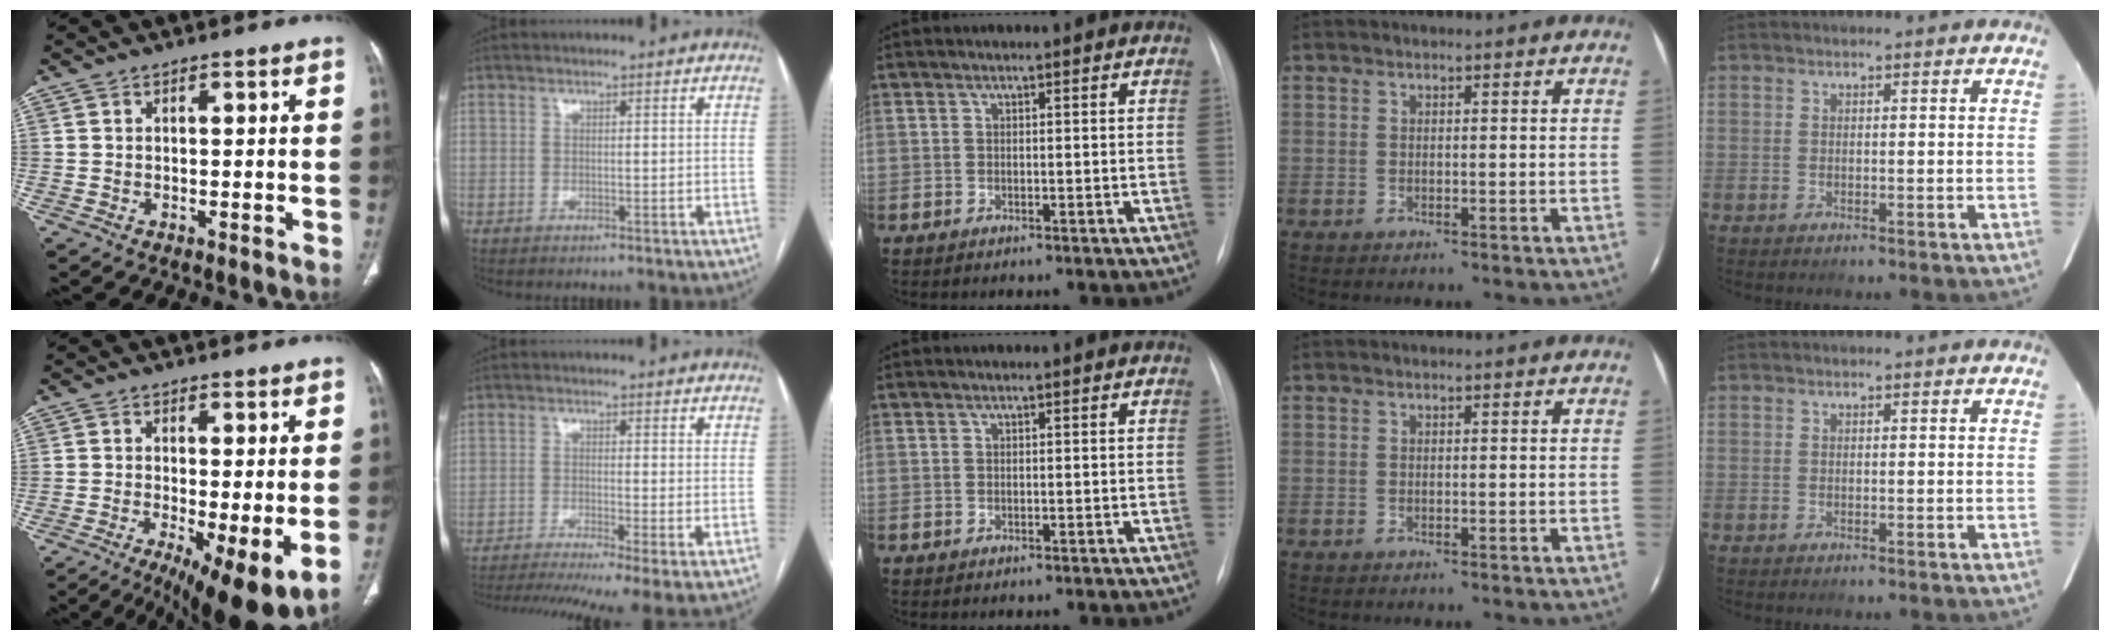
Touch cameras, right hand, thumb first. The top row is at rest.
{"thumb": {"total": 12.4, "force": [-3.7, 3.4, 11.3], "torque": [-0.169, -0.022, -0.050]}, "index": {"total": 13.7, "force": [-9.6, 1.3, 9.7], "torque": [-0.157, -0.018, -0.149]}}